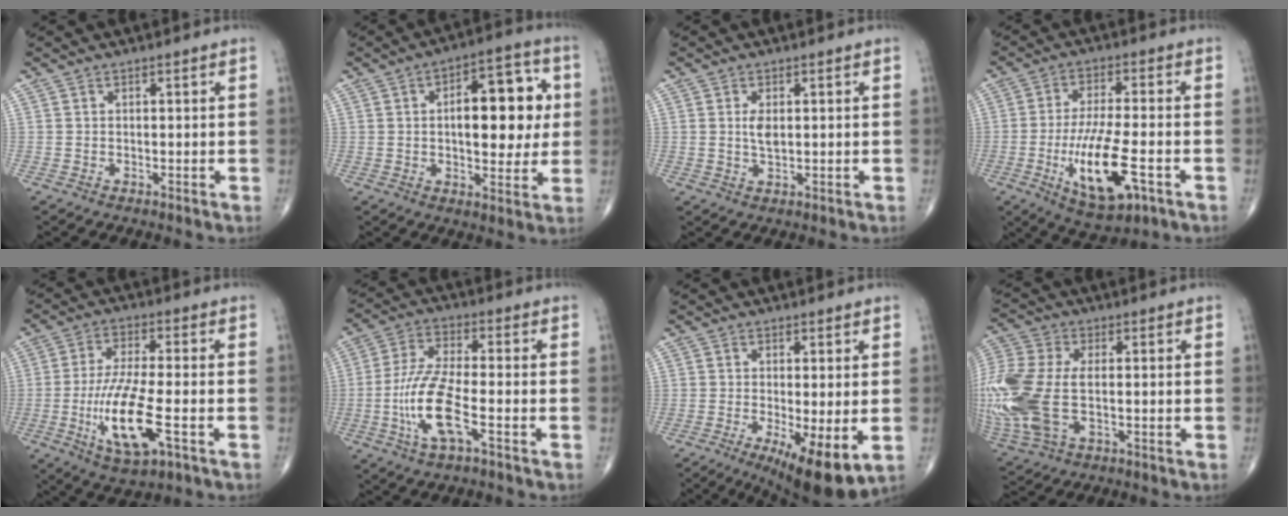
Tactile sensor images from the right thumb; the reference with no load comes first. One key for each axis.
{"total": 15.7, "fx": 2.0, "fy": 7.6, "fz": 13.6, "tx": -0.153, "ty": 0.012, "tz": 0.026}
{"total": 3.0, "fx": 0.5, "fy": 1.4, "fz": 2.6, "tx": -0.047, "ty": -0.006, "tz": 0.011}
{"total": 14.1, "fx": -4.6, "fy": 4.6, "fz": 12.5, "tx": -0.232, "ty": 0.003, "tz": -0.071}
{"total": 13.1, "fx": -3.9, "fy": 3.5, "fz": 12.1, "tx": -0.249, "ty": 0.001, "tz": -0.066}
{"total": 11.4, "fx": -3.6, "fy": 2.9, "fz": 10.4, "tx": -0.233, "ty": 0.017, "tz": -0.070}
{"total": 11.1, "fx": -3.1, "fy": 3.2, "fz": 10.1, "tx": -0.160, "ty": -0.025, "tz": -0.043}
{"total": 20.9, "fx": -2.1, "fy": 11.9, "fz": 17.1, "tx": -0.466, "ty": -0.007, "tz": -0.028}